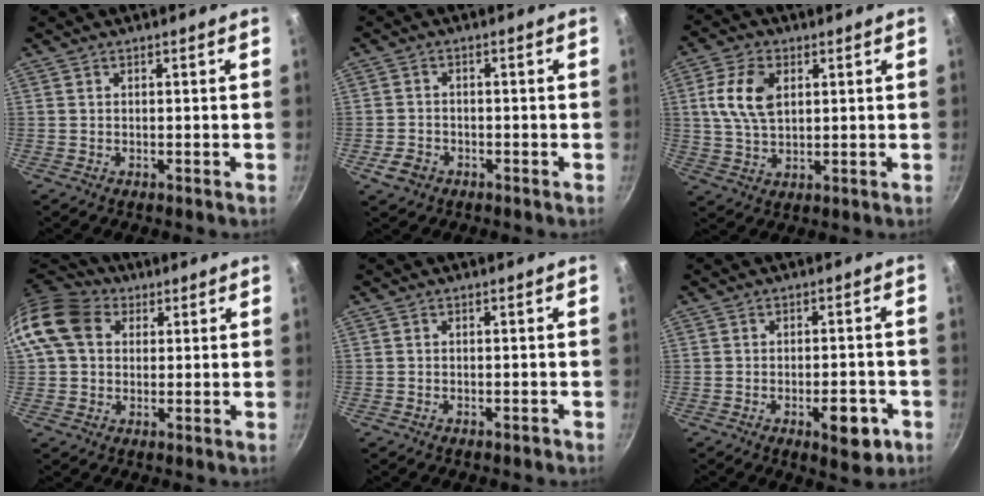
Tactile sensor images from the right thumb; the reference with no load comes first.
{"total": 3.8, "force": [-2.0, 2.8, 1.6], "torque": [-0.030, 0.018, -0.035]}
{"total": 9.4, "force": [2.4, 5.7, 7.0], "torque": [-0.127, 0.000, 0.043]}
{"total": 12.5, "force": [3.3, 9.8, 7.0], "torque": [-0.119, 0.019, 0.043]}
{"total": 0.8, "force": [-0.6, 0.4, 0.3], "torque": [-0.005, 0.011, -0.006]}
{"total": 7.5, "force": [-3.2, 3.3, 6.0], "torque": [-0.057, 0.015, -0.036]}